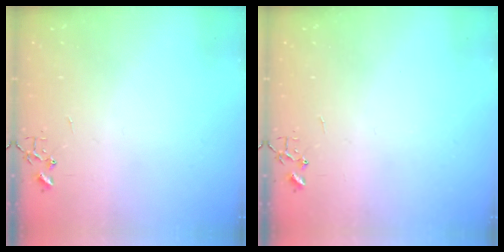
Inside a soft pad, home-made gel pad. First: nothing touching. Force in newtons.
{"total": 0.0}